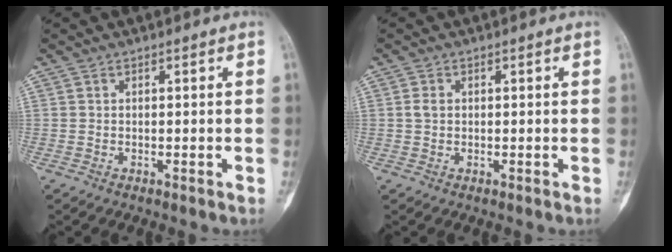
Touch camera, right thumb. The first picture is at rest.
{"total": 1.5, "force": [0.2, 1.2, 1.0], "torque": [-0.018, 0.002, 0.004]}